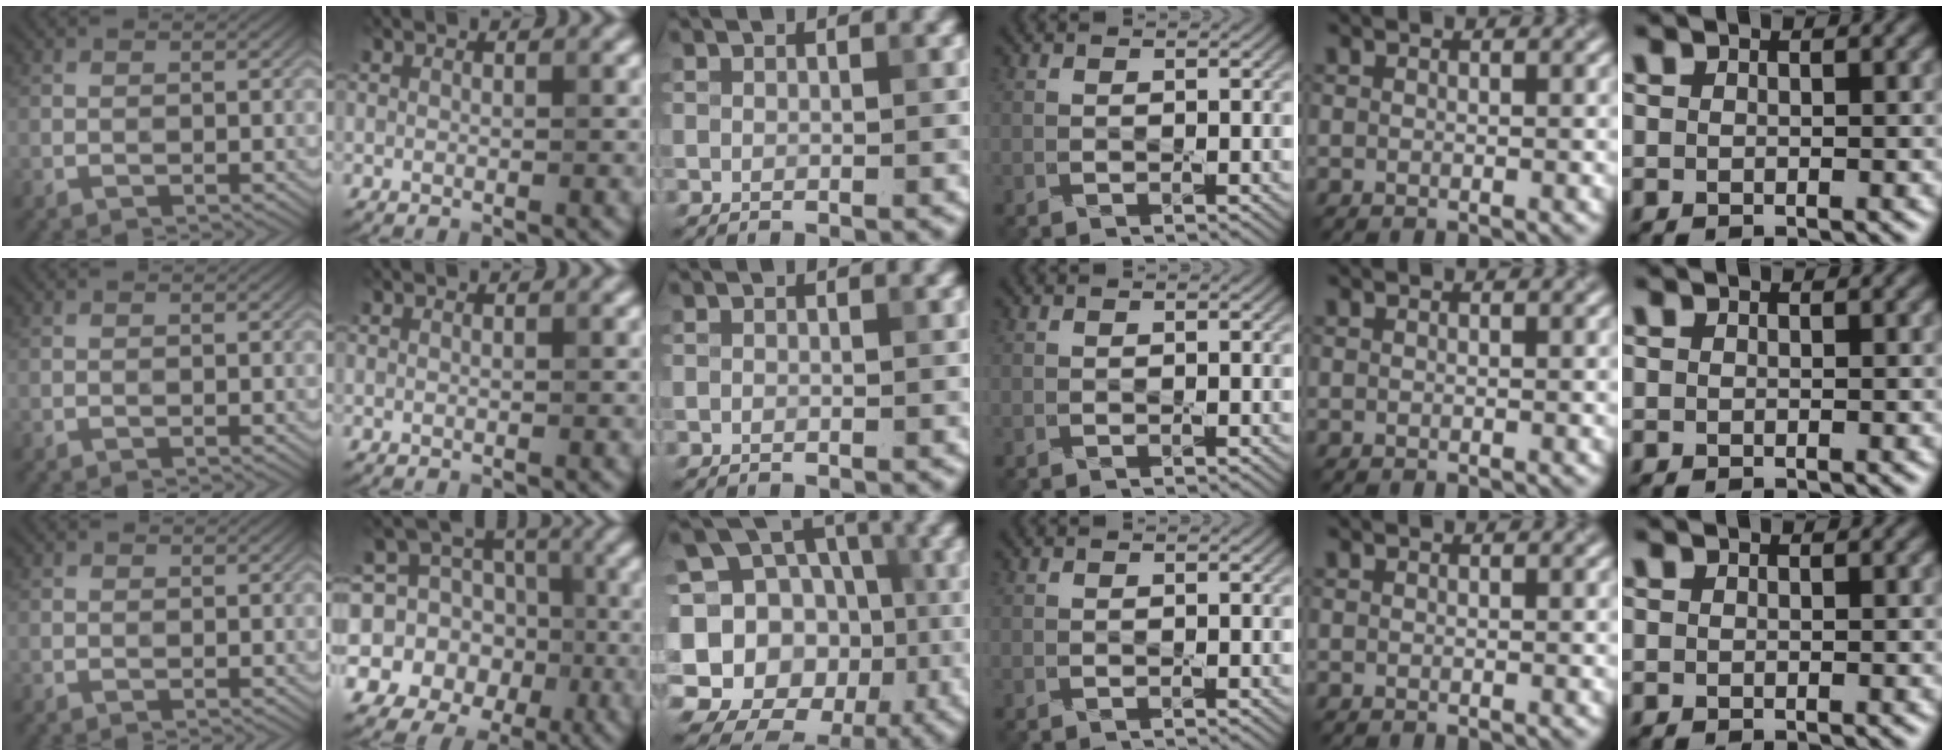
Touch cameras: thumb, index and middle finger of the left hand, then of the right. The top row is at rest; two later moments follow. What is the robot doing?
{"motion": "press", "object": "memory foam"}